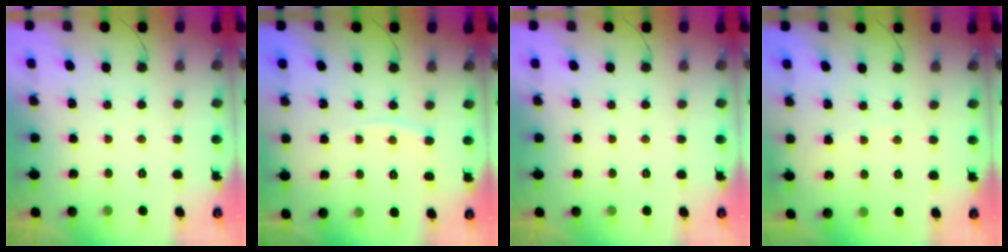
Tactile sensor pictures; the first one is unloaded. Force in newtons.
{"total": 2.5, "press": 2.5, "slide": 0.4}
{"total": 0.0}
{"total": 2.9, "press": 2.9, "slide": 0.4}